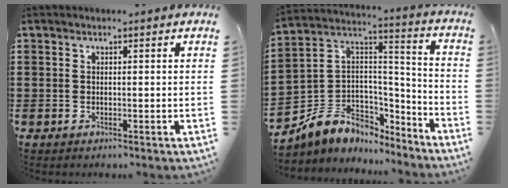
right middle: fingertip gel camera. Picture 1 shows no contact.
{"total": 6.5, "force": [-4.1, 5.1, 0.4], "torque": [-0.044, -0.011, -0.083]}